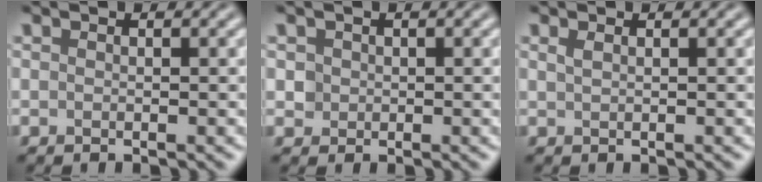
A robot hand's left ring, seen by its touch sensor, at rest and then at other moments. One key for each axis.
{"total": 1.0, "fx": 0.1, "fy": 1.0, "fz": 0.2, "tx": 0.004, "ty": -0.003, "tz": 0.005}
{"total": 0.8, "fx": 0.4, "fy": 0.3, "fz": 0.6, "tx": -0.009, "ty": 0.003, "tz": 0.008}